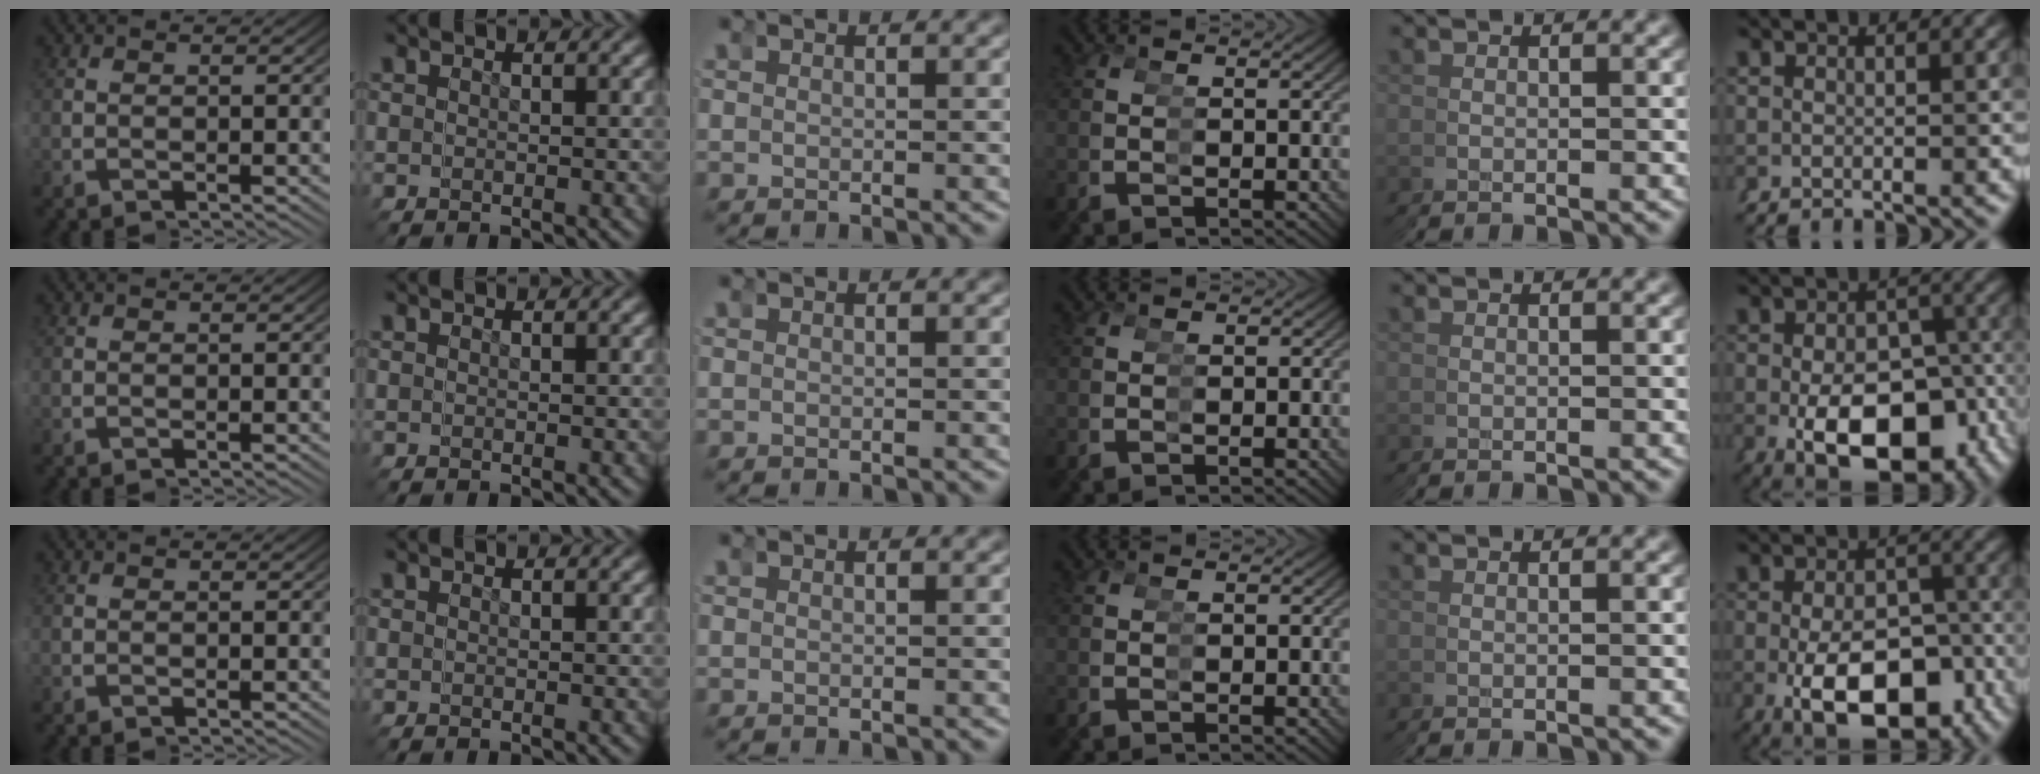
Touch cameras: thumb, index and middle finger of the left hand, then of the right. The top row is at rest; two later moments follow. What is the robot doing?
{"motion": "grasp_and_lifting", "object": "tape"}